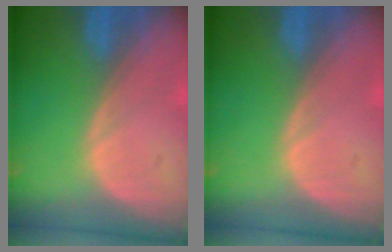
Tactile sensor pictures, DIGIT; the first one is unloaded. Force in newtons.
{"total": 0.0}